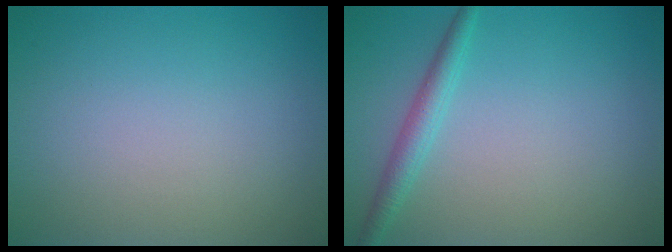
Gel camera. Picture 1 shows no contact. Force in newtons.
{"total": 2.1, "press": 2.1, "slide": 0.1}